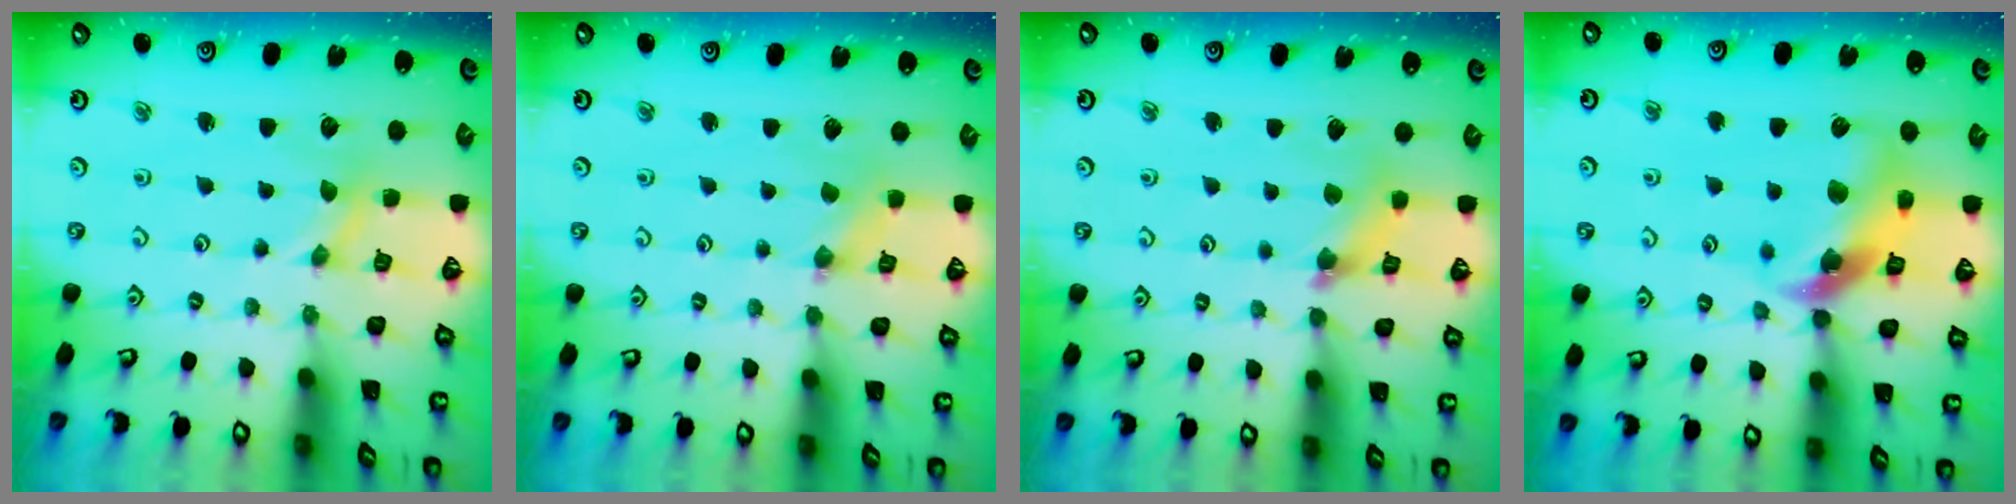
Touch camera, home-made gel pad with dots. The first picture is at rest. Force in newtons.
{"total": 0.0}
{"total": 5.0, "press": 5.0, "slide": 0.4}
{"total": 14.1, "press": 14.0, "slide": 1.9}